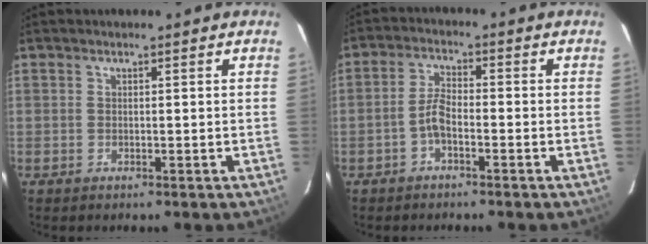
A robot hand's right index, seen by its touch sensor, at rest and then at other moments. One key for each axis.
{"total": 3.4, "fx": -1.9, "fy": 1.1, "fz": 2.6, "tx": -0.059, "ty": 0.013, "tz": -0.038}